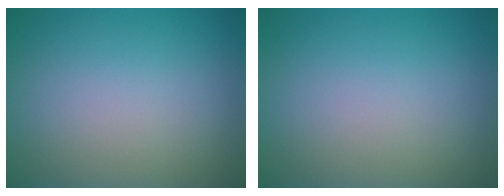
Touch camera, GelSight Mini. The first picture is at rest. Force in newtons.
{"total": 0.0}